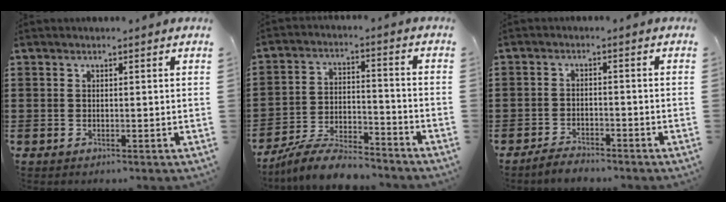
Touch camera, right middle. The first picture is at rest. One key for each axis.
{"total": 8.3, "fx": -7.7, "fy": 1.2, "fz": 3.0, "tx": -0.053, "ty": 0.015, "tz": -0.147}
{"total": 2.8, "fx": -2.8, "fy": 0.3, "fz": 0.2, "tx": -0.008, "ty": 0.004, "tz": -0.059}